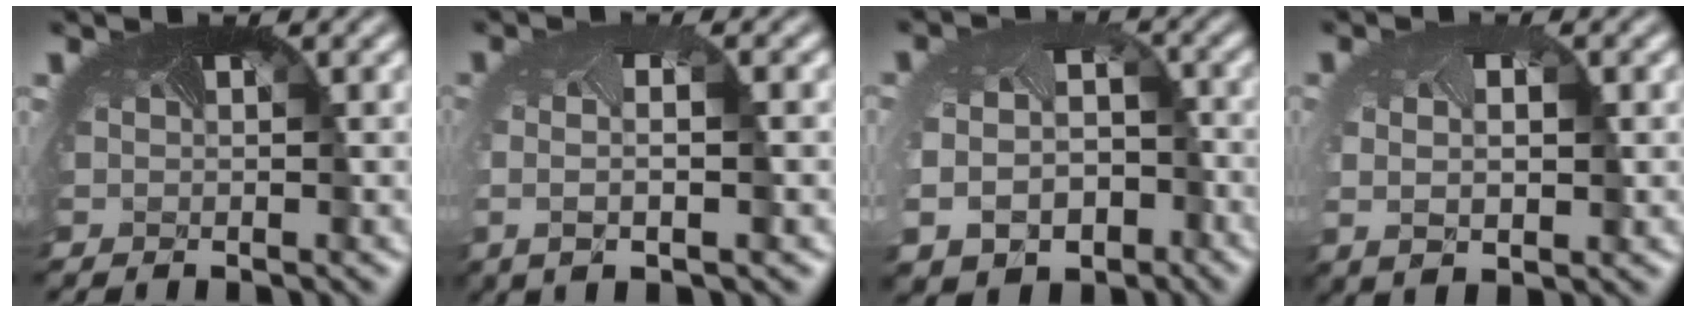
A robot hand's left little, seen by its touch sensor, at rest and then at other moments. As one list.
[{"total": 3.6, "force": [-0.6, 0.9, 3.4], "torque": [-0.063, -0.008, -0.007]}, {"total": 8.7, "force": [-3.5, 6.3, 4.9], "torque": [-0.095, -0.045, -0.033]}, {"total": 3.4, "force": [-0.1, 1.9, 2.8], "torque": [-0.055, -0.005, 0.011]}]